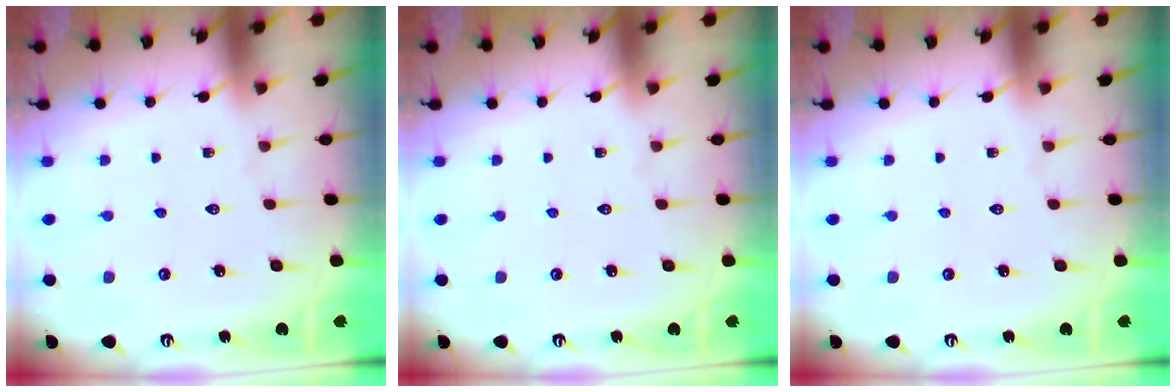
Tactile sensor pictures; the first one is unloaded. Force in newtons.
{"total": 0.0}
{"total": 0.0}